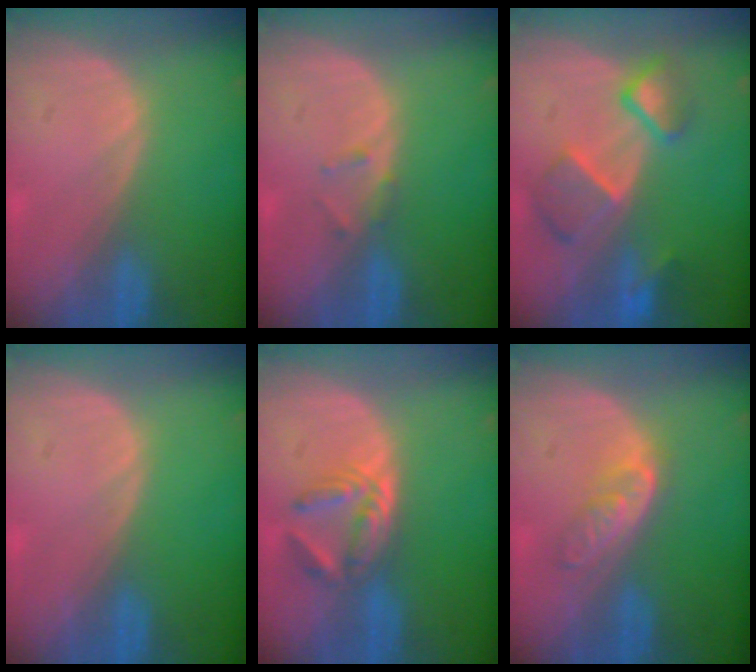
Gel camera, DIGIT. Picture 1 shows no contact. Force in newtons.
{"total": 1.3, "press": 1.3, "slide": 0.4}
{"total": 7.6, "press": 6.8, "slide": 3.5}
{"total": 0.0}
{"total": 5.8, "press": 4.9, "slide": 3.1}
{"total": 4.8, "press": 4.1, "slide": 2.5}